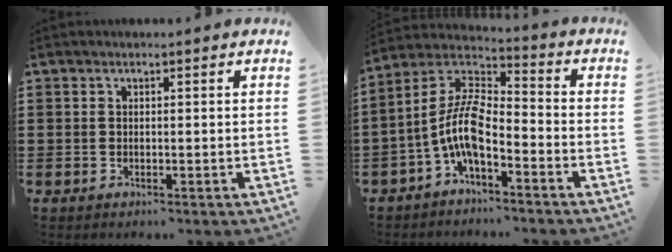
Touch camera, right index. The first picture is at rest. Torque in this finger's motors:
{"motor_torque": [2.14, 0.00, 1.05, 0.21]}